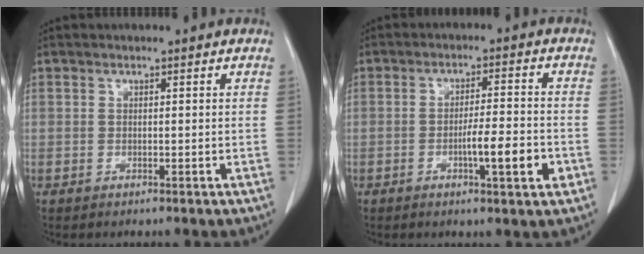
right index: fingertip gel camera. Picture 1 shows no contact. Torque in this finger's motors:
{"motor_torque": [0.93, -0.45, 0.42, 0.10]}